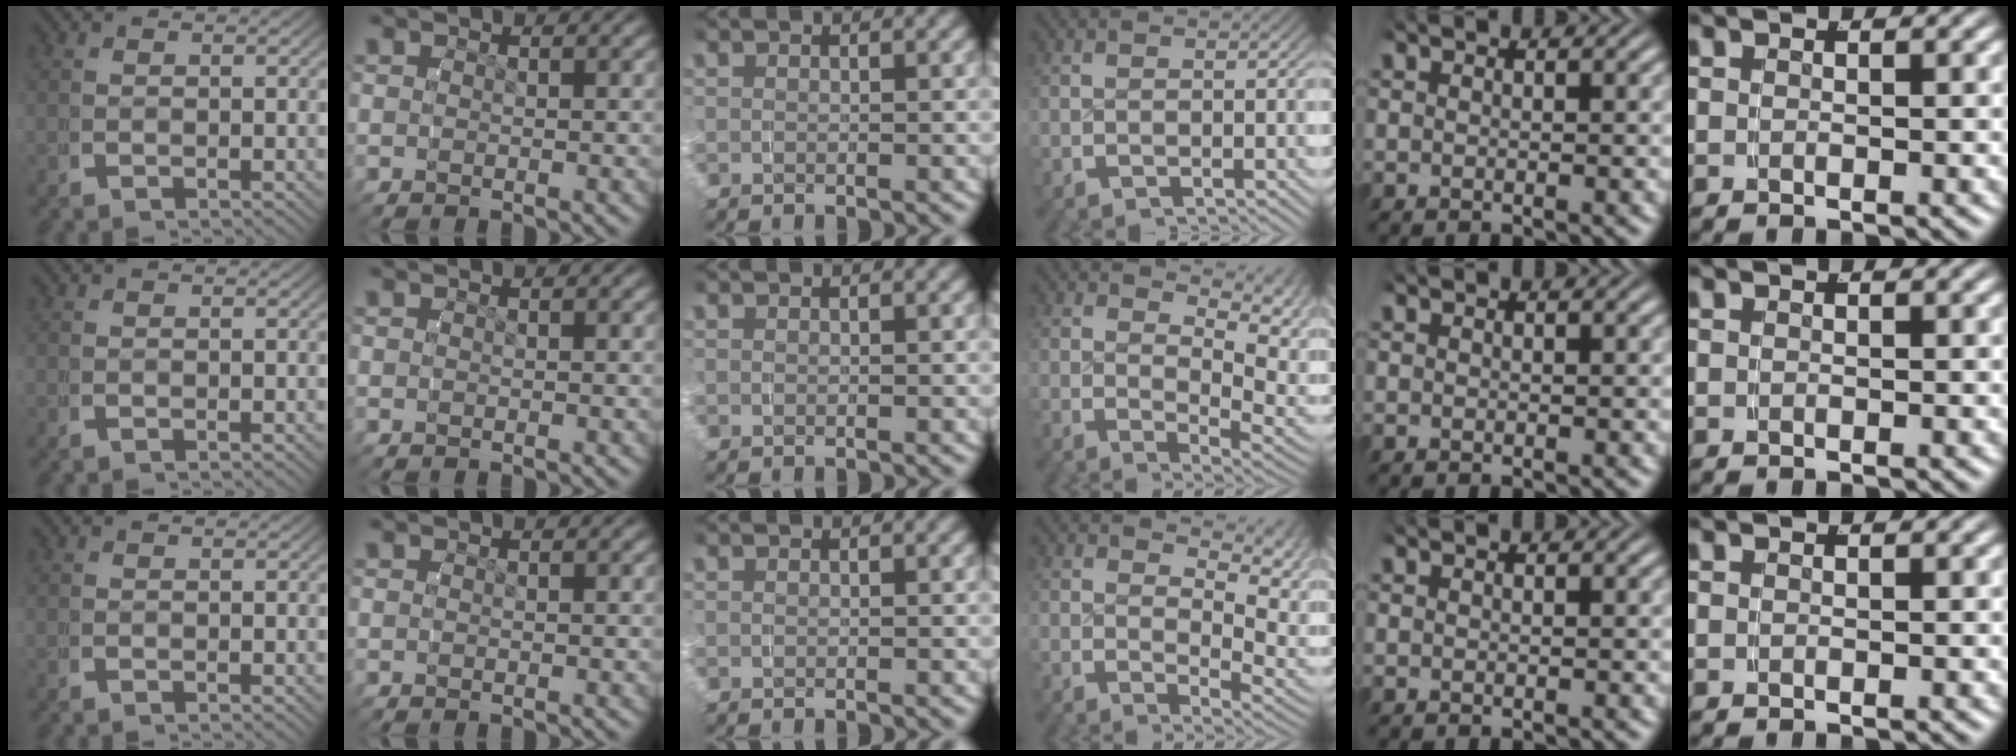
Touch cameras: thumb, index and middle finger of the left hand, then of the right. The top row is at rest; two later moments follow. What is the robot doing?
{"motion": "grasp_and_lifting", "object": "water bottle"}